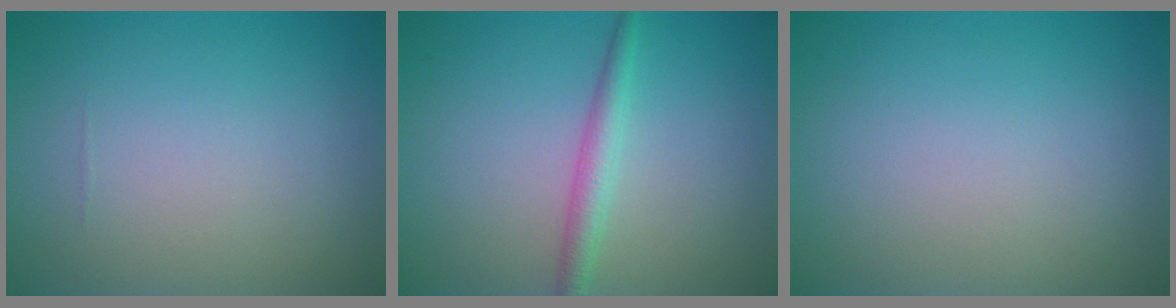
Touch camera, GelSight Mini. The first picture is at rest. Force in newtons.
{"total": 2.2, "press": 2.2, "slide": 0.1}
{"total": 0.0}